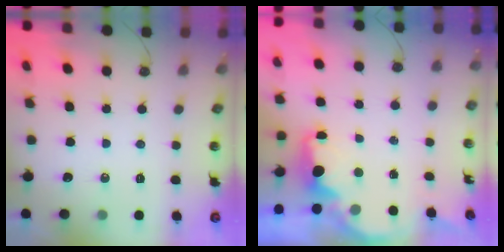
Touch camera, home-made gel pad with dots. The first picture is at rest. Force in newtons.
{"total": 2.1, "press": 2.0, "slide": 0.5}